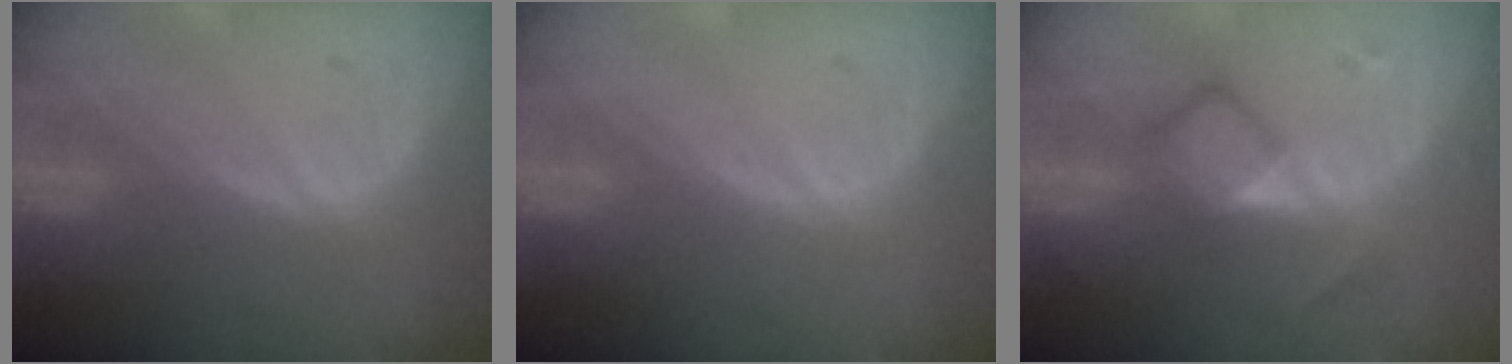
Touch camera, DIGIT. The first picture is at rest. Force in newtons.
{"total": 0.0}
{"total": 5.1, "press": 5.1, "slide": 0.0}